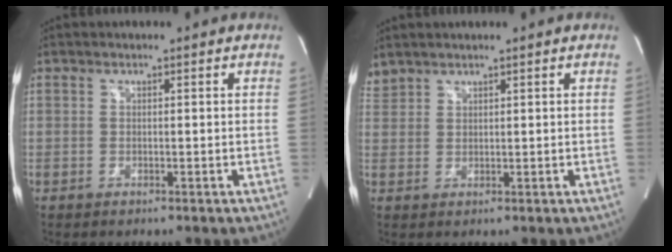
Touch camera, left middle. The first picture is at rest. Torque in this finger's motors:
{"motor_torque": [0.17, -0.27, 0.10, 0.06]}